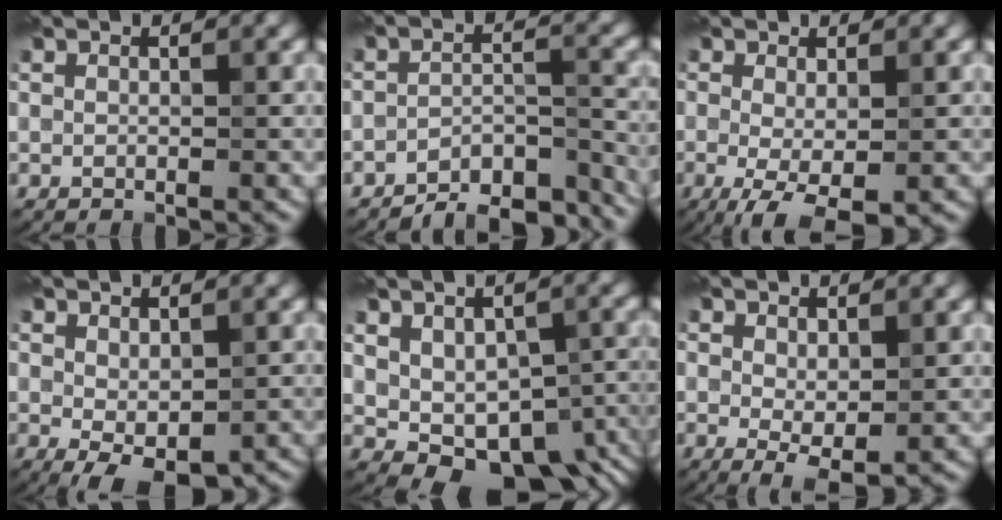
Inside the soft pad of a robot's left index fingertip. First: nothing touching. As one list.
[{"total": 7.7, "force": [-7.0, 2.0, 2.6], "torque": [-0.031, -0.006, -0.104]}, {"total": 4.2, "force": [-1.2, 1.3, 3.8], "torque": [-0.076, -0.011, -0.020]}, {"total": 4.1, "force": [-0.9, 2.1, 3.4], "torque": [-0.050, -0.013, -0.004]}, {"total": 10.1, "force": [-2.4, 5.9, 7.8], "torque": [-0.097, -0.015, -0.014]}, {"total": 2.4, "force": [0.2, 1.1, 2.2], "torque": [-0.035, -0.006, 0.009]}]